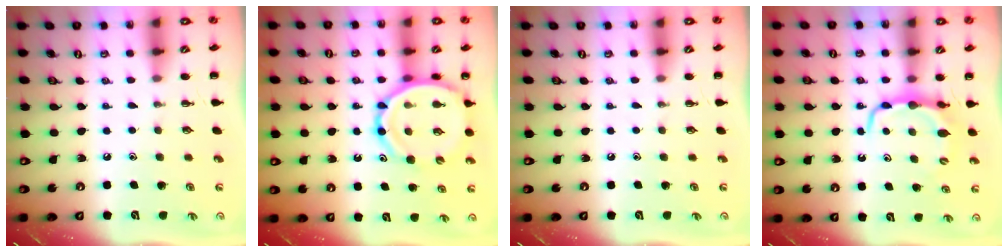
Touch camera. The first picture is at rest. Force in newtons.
{"total": 14.3, "press": 13.8, "slide": 3.8}
{"total": 0.0}
{"total": 6.5, "press": 6.5, "slide": 0.3}